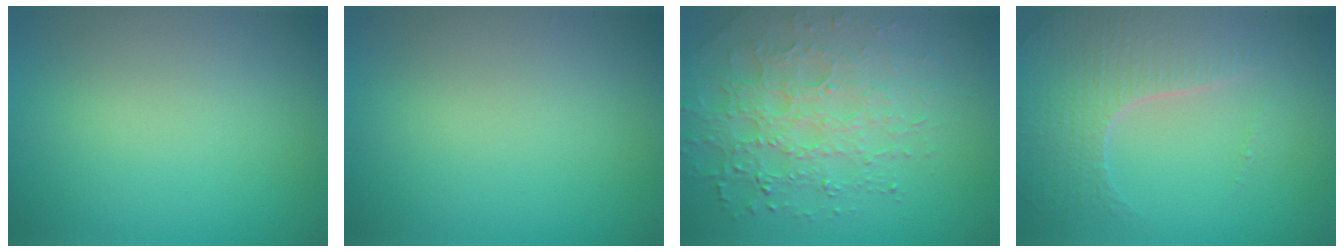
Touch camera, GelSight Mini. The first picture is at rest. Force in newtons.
{"total": 0.0}
{"total": 6.5, "press": 4.9, "slide": 4.2}
{"total": 4.9, "press": 4.5, "slide": 2.1}